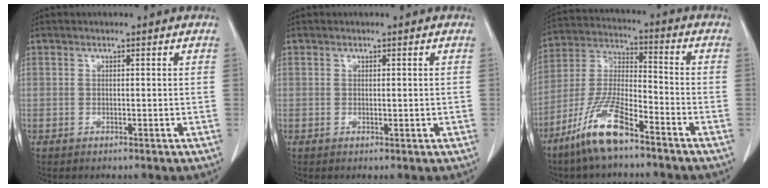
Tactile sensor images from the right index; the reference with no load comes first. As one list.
[{"total": 0.8, "force": [0.0, 0.3, 0.8], "torque": [-0.013, -0.003, 0.003]}, {"total": 11.8, "force": [-7.9, 2.3, 8.5], "torque": [-0.181, -0.016, -0.155]}]